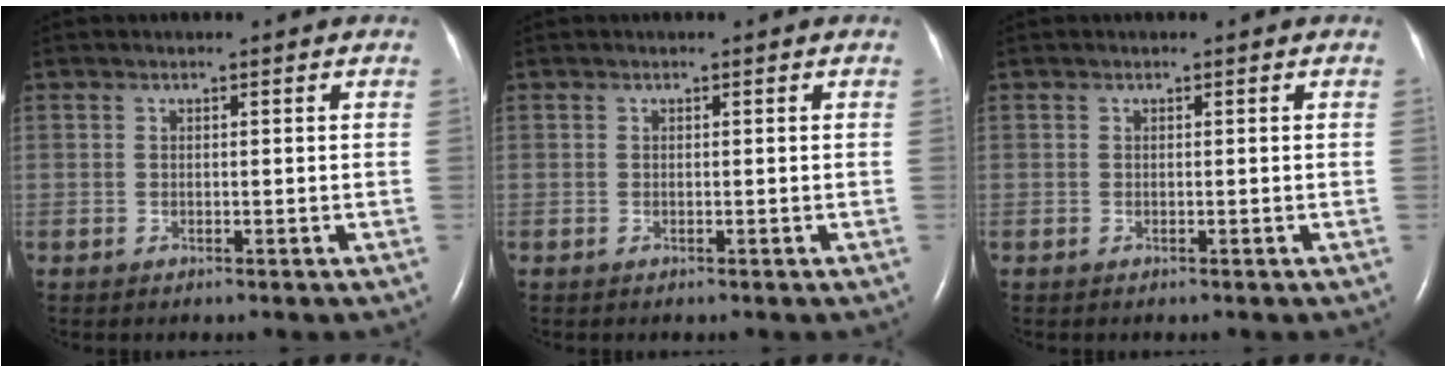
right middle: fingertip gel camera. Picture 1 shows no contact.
{"total": 0.0}
{"total": 0.0}